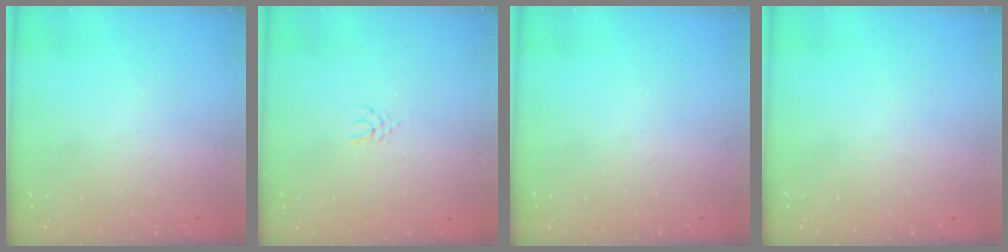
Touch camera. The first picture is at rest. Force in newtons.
{"total": 2.5, "press": 2.4, "slide": 0.4}
{"total": 0.0}
{"total": 0.0}